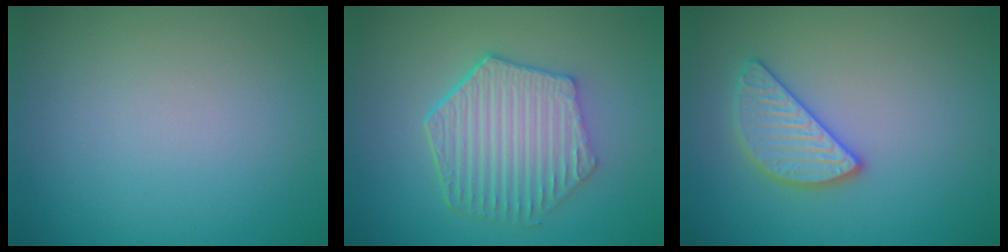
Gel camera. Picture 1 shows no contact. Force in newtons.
{"total": 6.2, "press": 4.8, "slide": 3.9}
{"total": 2.7, "press": 2.7, "slide": 0.1}